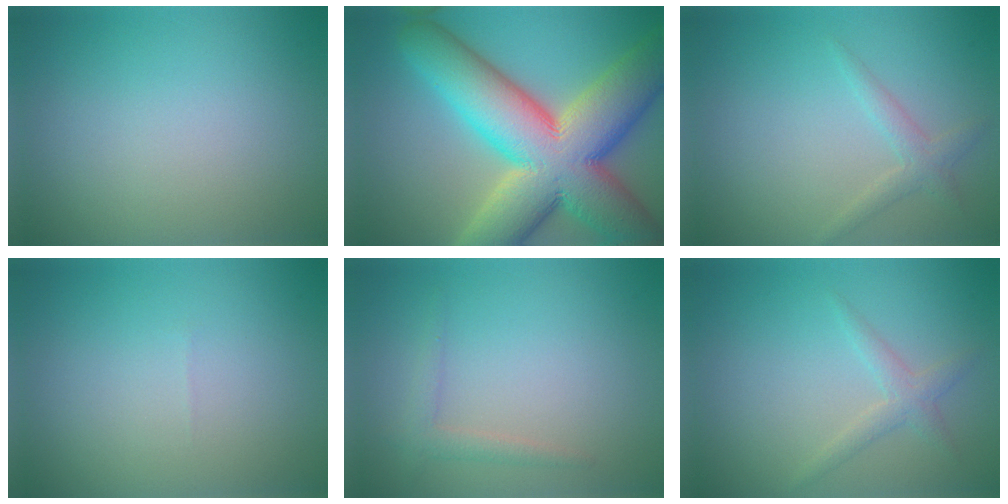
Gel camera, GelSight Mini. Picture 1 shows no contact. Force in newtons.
{"total": 17.0, "press": 17.0, "slide": 1.0}
{"total": 1.7, "press": 1.7, "slide": 0.0}
{"total": 0.0}
{"total": 1.5, "press": 1.4, "slide": 0.1}
{"total": 1.7, "press": 1.7, "slide": 0.1}